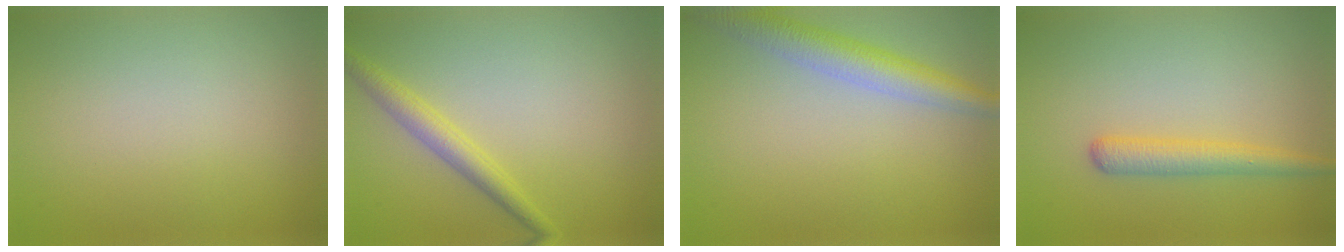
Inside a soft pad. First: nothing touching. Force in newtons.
{"total": 2.6, "press": 2.6, "slide": 0.1}
{"total": 4.6, "press": 4.6, "slide": 0.2}
{"total": 2.8, "press": 2.8, "slide": 0.1}